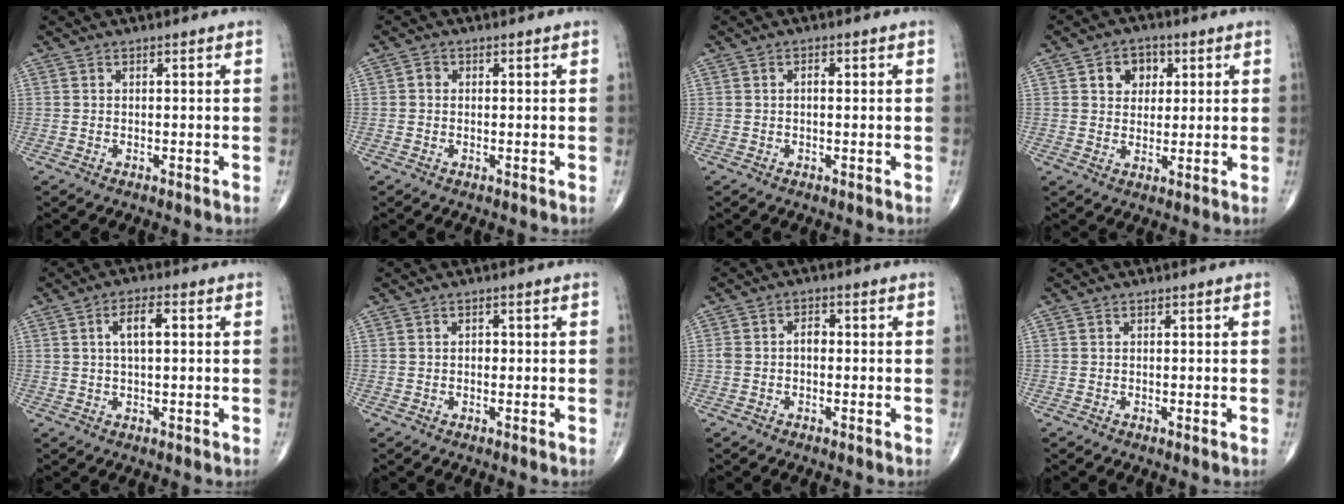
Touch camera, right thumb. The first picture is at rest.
{"total": 1.1, "force": [-0.1, 1.0, 0.5], "torque": [-0.003, 0.003, -0.005]}
{"total": 1.2, "force": [0.2, 0.6, 1.0], "torque": [-0.018, 0.004, 0.001]}
{"total": 5.9, "force": [2.1, 4.6, 3.0], "torque": [-0.011, -0.003, 0.027]}
{"total": 4.9, "force": [1.1, 2.0, 4.4], "torque": [-0.074, 0.007, 0.016]}
{"total": 1.1, "force": [0.0, 0.9, 0.7], "torque": [-0.003, 0.003, -0.002]}
{"total": 2.8, "force": [-0.3, 1.8, 2.1], "torque": [-0.035, 0.013, -0.008]}
{"total": 0.0}